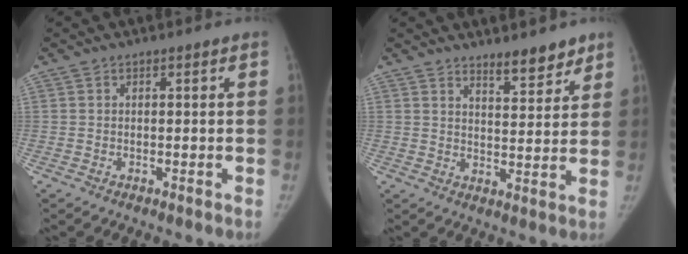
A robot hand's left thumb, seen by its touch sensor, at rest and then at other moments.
{"total": 6.3, "force": [5.2, 1.9, 3.1], "torque": [-0.021, -0.040, 0.078]}